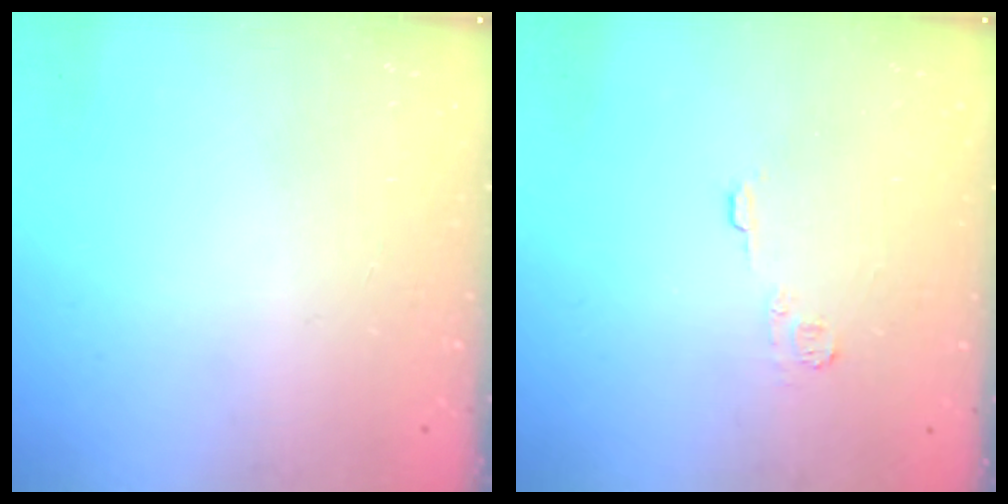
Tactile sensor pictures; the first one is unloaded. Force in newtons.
{"total": 4.3, "press": 4.3, "slide": 0.6}